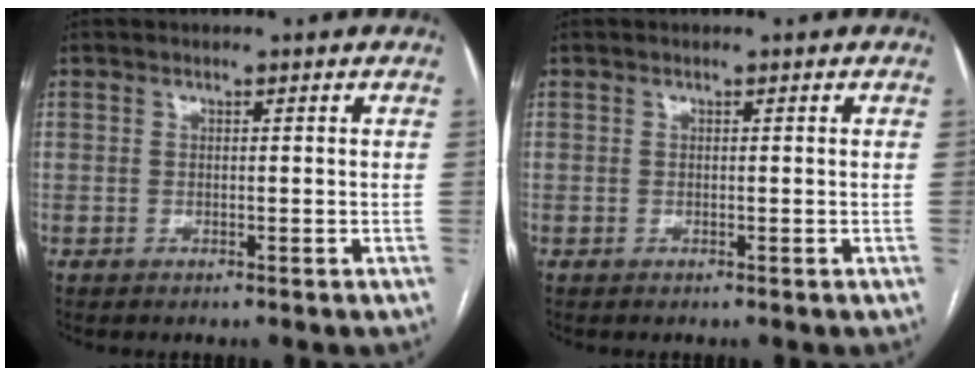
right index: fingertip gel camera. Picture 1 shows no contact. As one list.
[{"total": 0.0}]